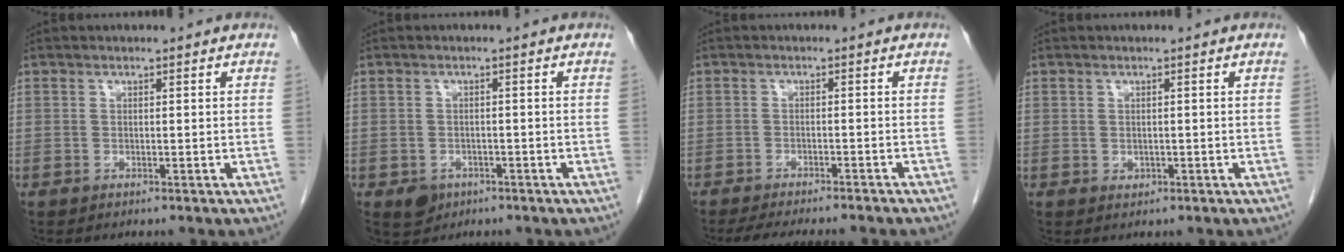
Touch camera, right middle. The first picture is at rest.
{"total": 3.0, "force": [-1.5, 2.3, 1.0], "torque": [-0.015, 0.003, -0.016]}
{"total": 13.3, "force": [-11.6, 1.9, 6.2], "torque": [-0.089, -0.017, -0.151]}
{"total": 0.8, "force": [-0.2, 0.7, 0.4], "torque": [-0.007, 0.000, 0.000]}